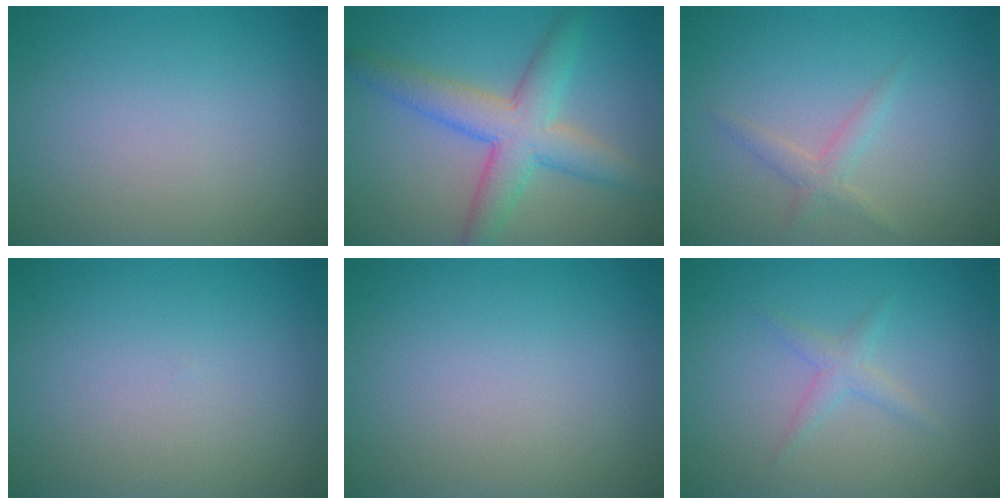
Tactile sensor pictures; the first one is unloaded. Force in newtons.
{"total": 5.8, "press": 5.8, "slide": 0.1}
{"total": 1.5, "press": 1.5, "slide": 0.1}
{"total": 0.0}
{"total": 0.0}
{"total": 1.4, "press": 1.4, "slide": 0.1}